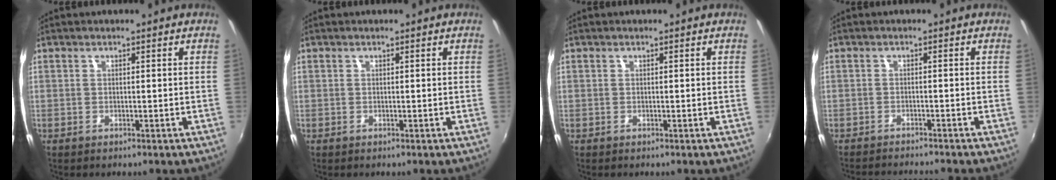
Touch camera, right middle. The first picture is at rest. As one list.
[{"total": 0.0}, {"total": 0.0}, {"total": 6.1, "force": [-5.8, -0.3, 2.0], "torque": [-0.048, -0.014, -0.092]}]